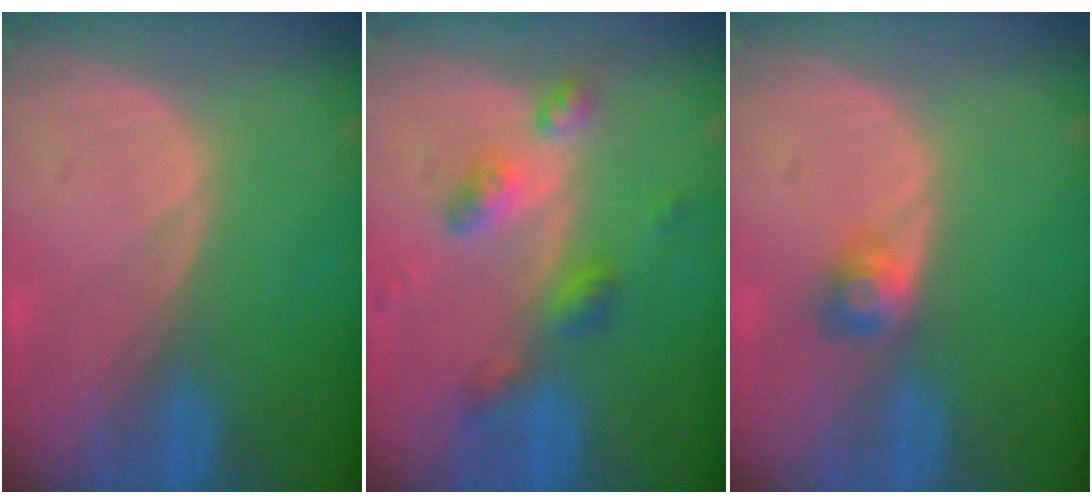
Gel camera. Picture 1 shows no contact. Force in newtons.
{"total": 6.1, "press": 5.4, "slide": 2.9}
{"total": 2.4, "press": 2.3, "slide": 0.9}